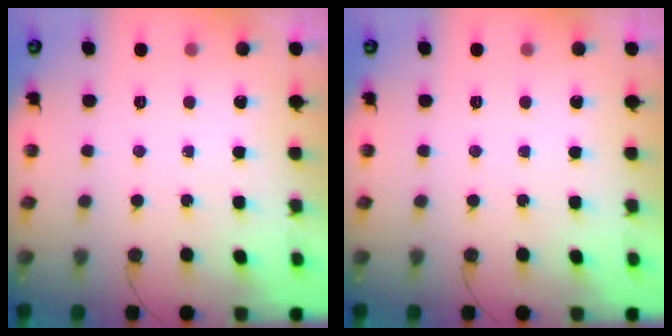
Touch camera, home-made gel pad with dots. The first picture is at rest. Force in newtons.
{"total": 0.0}